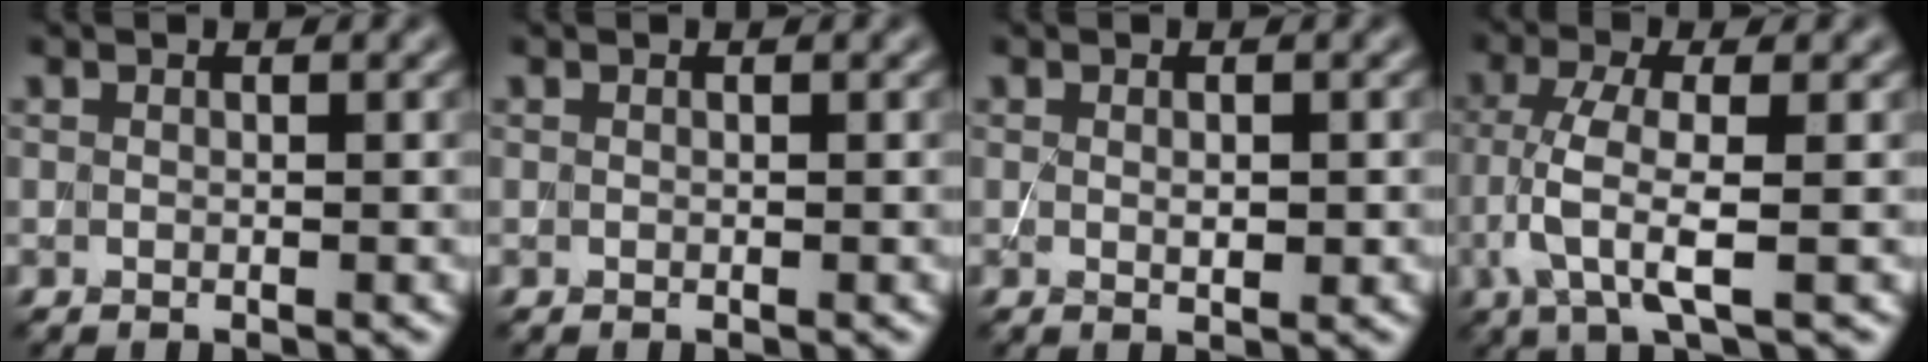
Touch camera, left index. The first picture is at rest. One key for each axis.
{"total": 0.0}
{"total": 1.0, "fx": 0.1, "fy": 0.2, "fz": 1.0, "tx": -0.017, "ty": 0.000, "tz": 0.003}
{"total": 4.5, "fx": -1.1, "fy": 0.9, "fz": 4.2, "tx": -0.094, "ty": 0.004, "tz": -0.021}